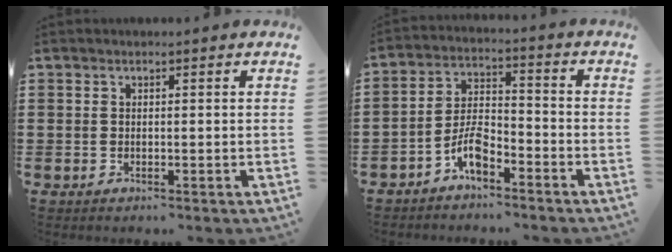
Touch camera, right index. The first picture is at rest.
{"total": 5.7, "force": [-3.7, 2.2, 3.7], "torque": [-0.084, 0.008, -0.076]}